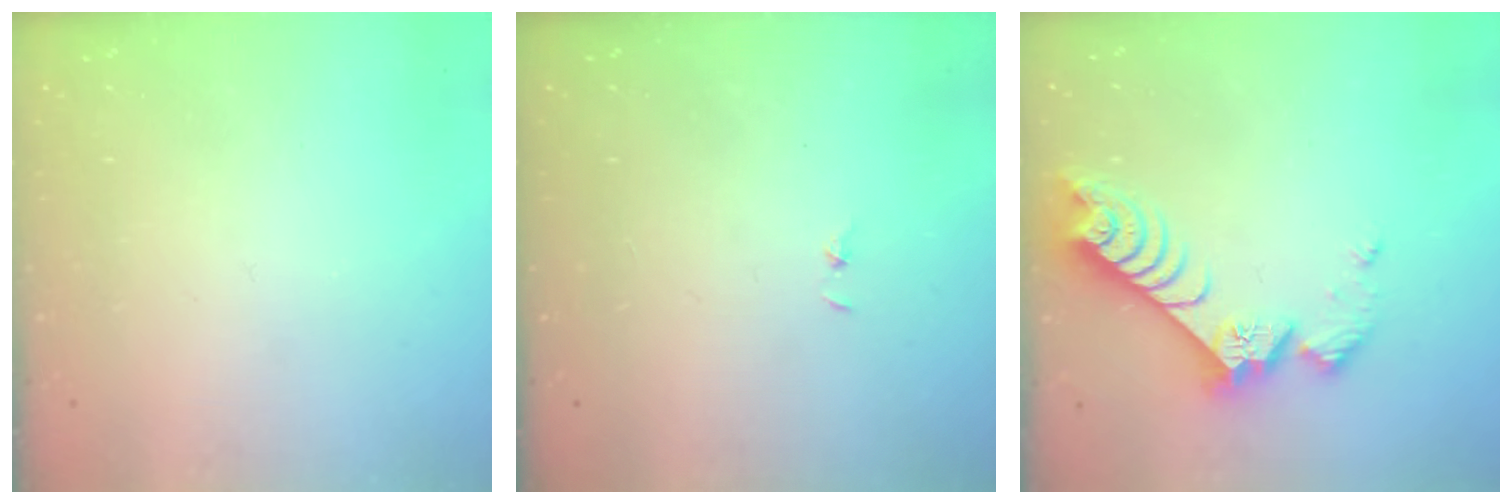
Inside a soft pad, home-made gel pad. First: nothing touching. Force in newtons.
{"total": 0.7, "press": 0.7, "slide": 0.1}
{"total": 8.4, "press": 8.4, "slide": 0.3}